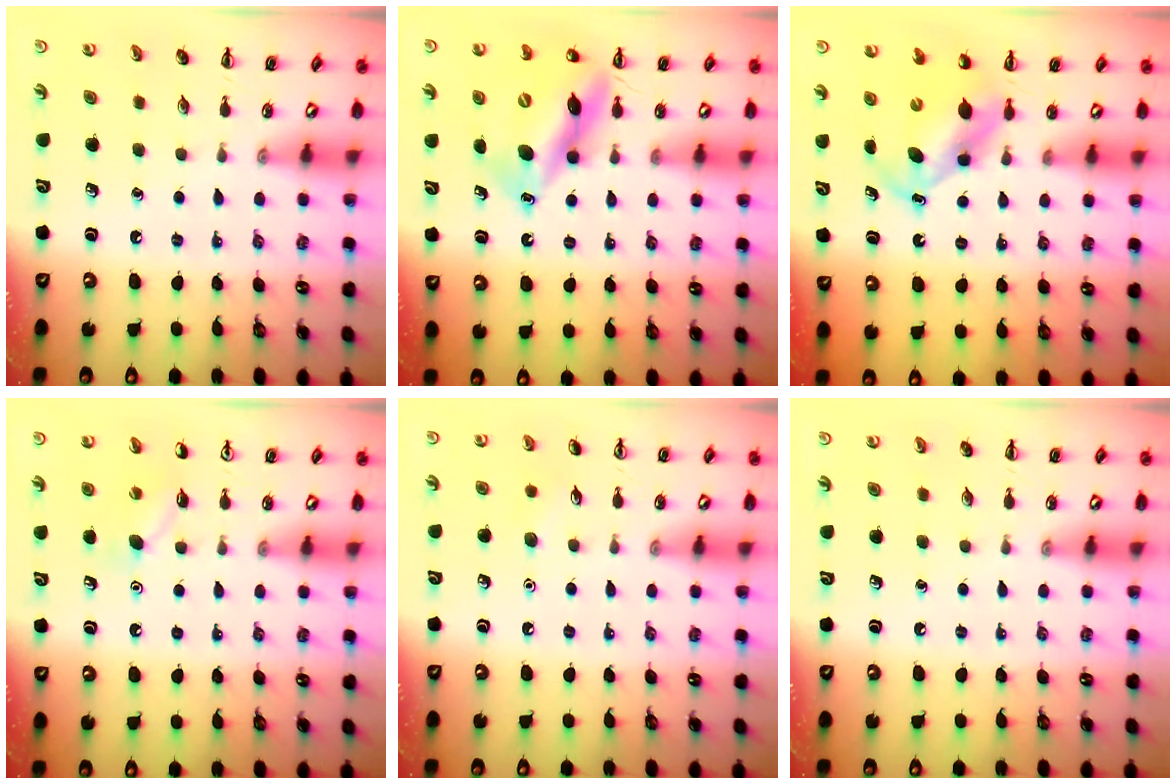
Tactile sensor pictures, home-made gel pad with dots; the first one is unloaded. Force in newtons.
{"total": 13.8, "press": 13.2, "slide": 4.0}
{"total": 5.7, "press": 5.6, "slide": 0.9}
{"total": 5.8, "press": 5.6, "slide": 1.5}
{"total": 4.4, "press": 4.3, "slide": 1.2}
{"total": 0.0}